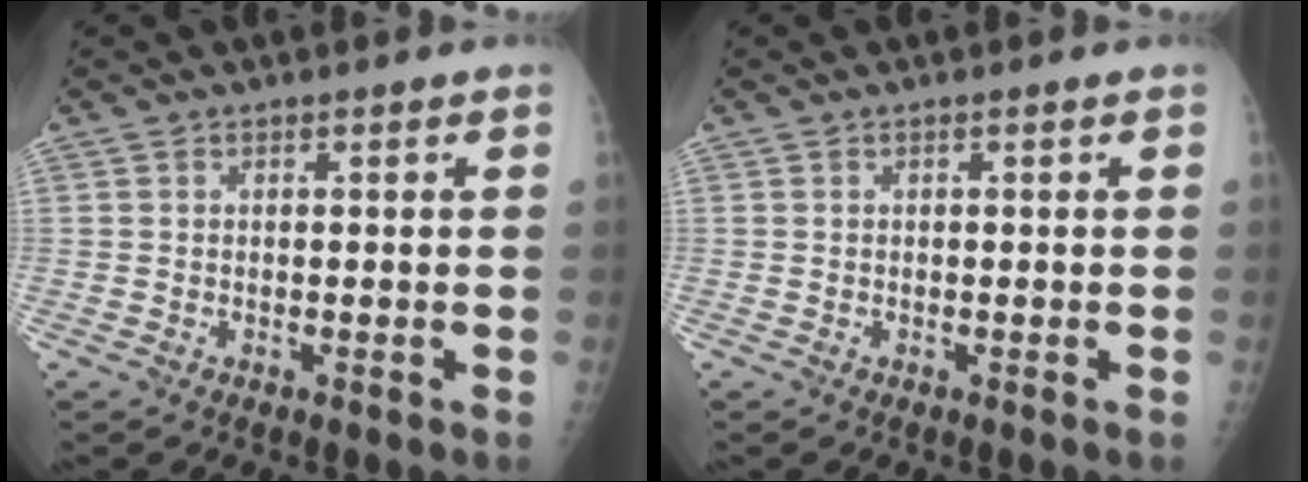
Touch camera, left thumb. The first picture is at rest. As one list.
[{"total": 0.0}]